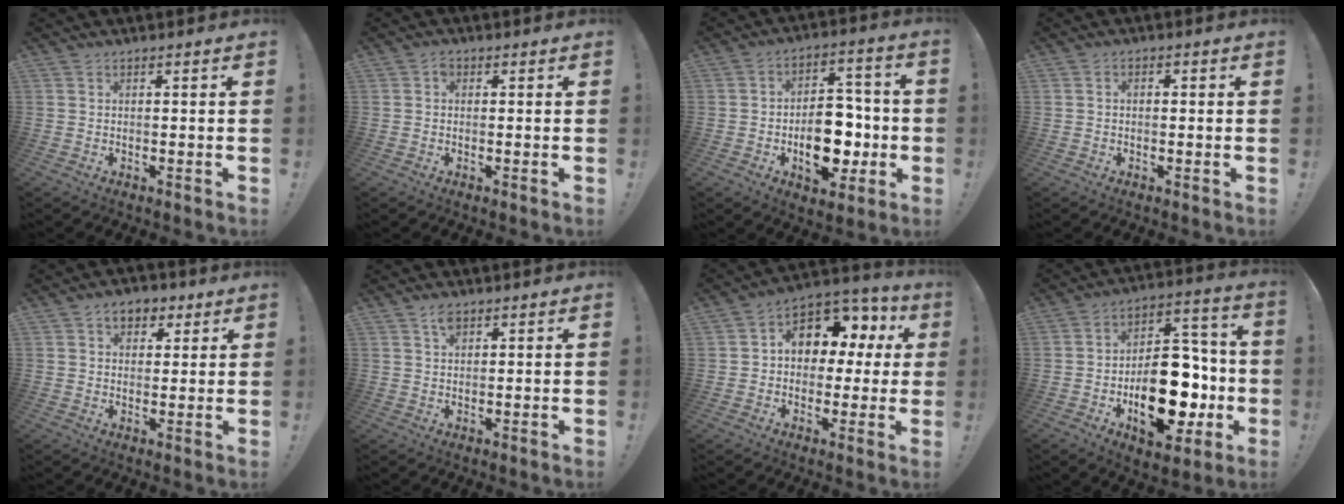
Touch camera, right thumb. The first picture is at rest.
{"total": 1.3, "force": [-0.1, 1.1, 0.7], "torque": [-0.017, 0.007, -0.002]}
{"total": 15.9, "force": [-4.1, 10.4, 11.3], "torque": [-0.152, 0.026, -0.060]}
{"total": 1.4, "force": [-0.7, 0.9, 0.8], "torque": [-0.020, 0.008, -0.013]}
{"total": 6.9, "force": [3.2, 5.1, 3.4], "torque": [-0.039, -0.006, 0.058]}
{"total": 2.8, "force": [1.9, 1.5, 1.4], "torque": [-0.016, -0.007, 0.031]}
{"total": 11.0, "force": [3.8, 8.1, 6.3], "torque": [-0.099, -0.023, 0.071]}
{"total": 22.9, "force": [-6.7, 13.7, 17.1], "torque": [-0.252, 0.048, -0.086]}